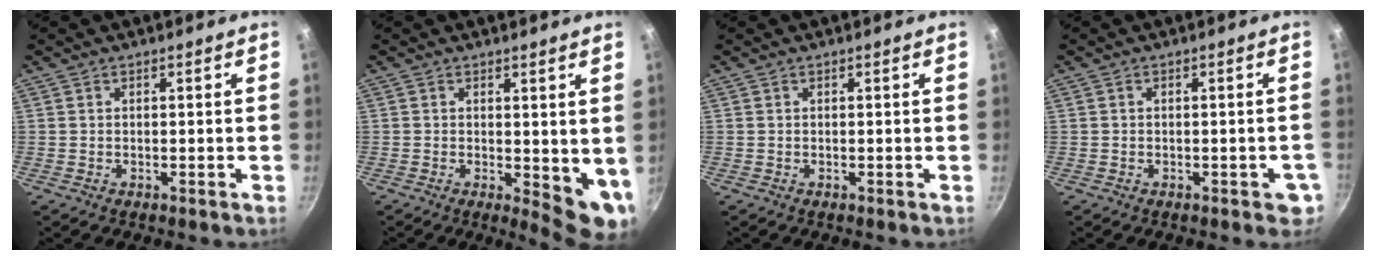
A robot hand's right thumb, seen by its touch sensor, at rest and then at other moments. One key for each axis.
{"total": 7.4, "fx": 0.7, "fy": 3.2, "fz": 6.6, "tx": -0.073, "ty": -0.019, "tz": 0.012}
{"total": 0.0}
{"total": 3.2, "fx": -1.1, "fy": 1.8, "fz": 2.4, "tx": -0.014, "ty": 0.012, "tz": -0.009}